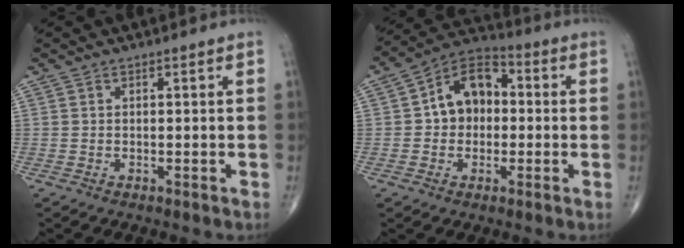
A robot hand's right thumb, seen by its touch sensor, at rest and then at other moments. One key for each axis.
{"total": 11.0, "fx": 0.6, "fy": 8.0, "fz": 7.5, "tx": -0.091, "ty": 0.030, "tz": -0.006}